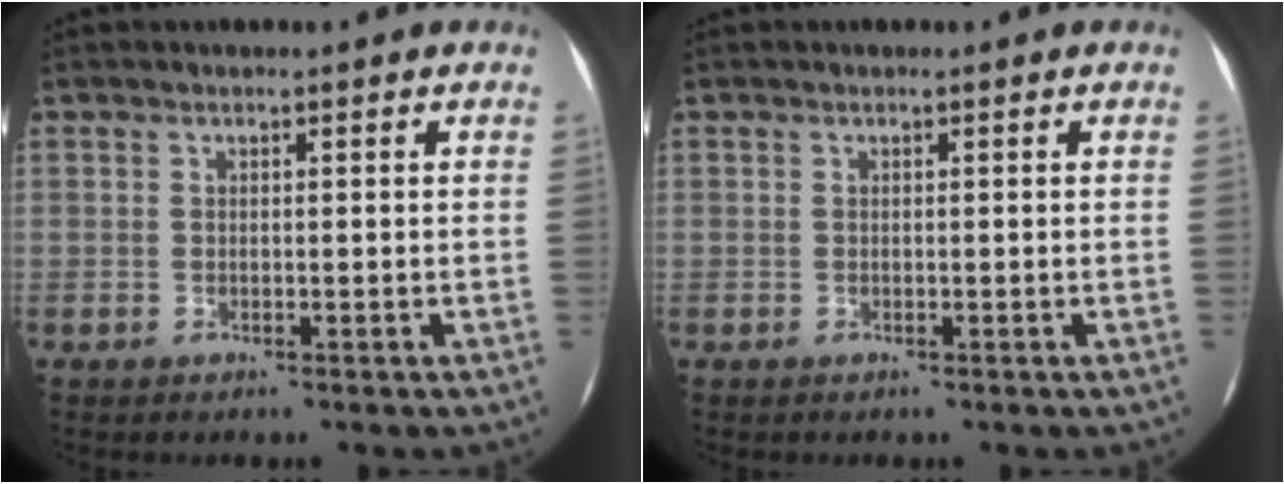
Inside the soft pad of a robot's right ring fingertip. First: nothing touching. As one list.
[{"total": 0.0}]